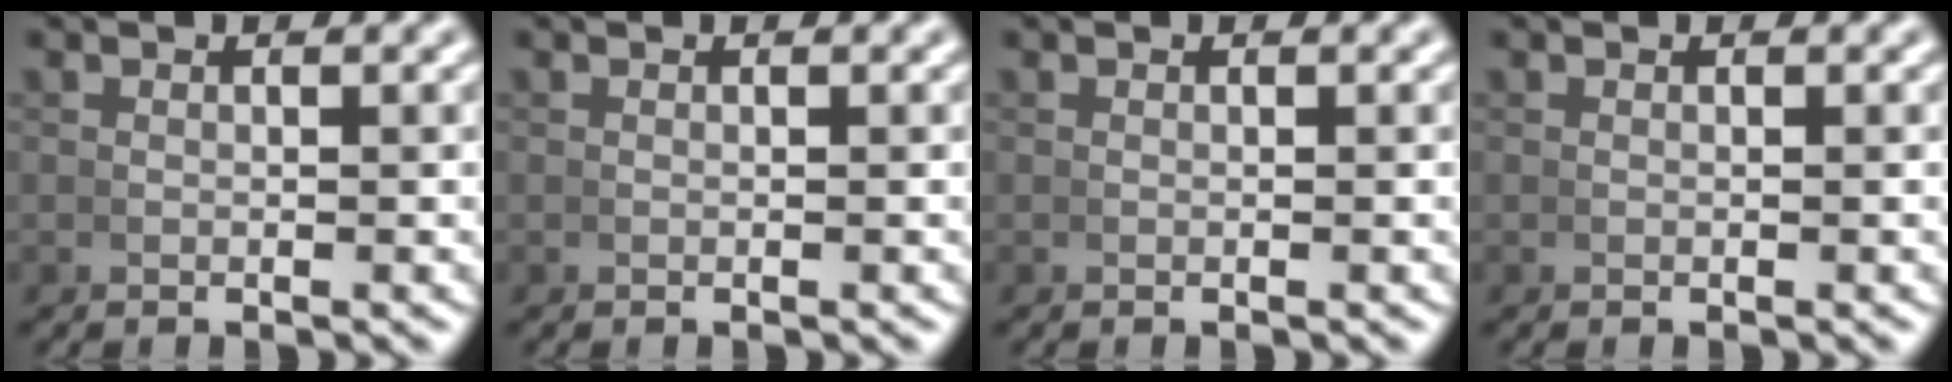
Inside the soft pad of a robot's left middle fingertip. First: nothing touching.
{"total": 0.0}
{"total": 0.0}
{"total": 0.0}